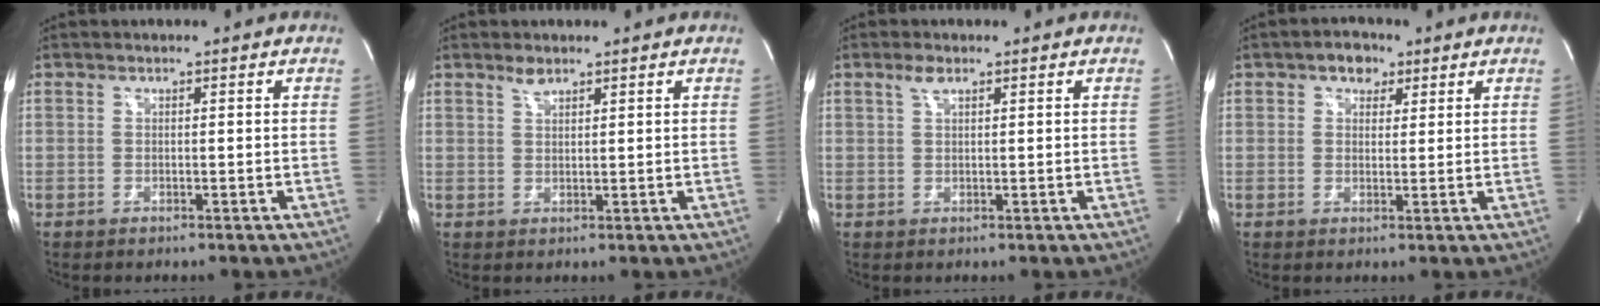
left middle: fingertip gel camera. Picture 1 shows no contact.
{"total": 1.6, "force": [1.4, 0.5, 0.7], "torque": [-0.017, 0.002, 0.028]}
{"total": 1.9, "force": [1.2, 0.5, 1.3], "torque": [-0.030, 0.007, 0.025]}
{"total": 3.6, "force": [2.0, 2.4, 1.7], "torque": [-0.026, 0.013, 0.030]}